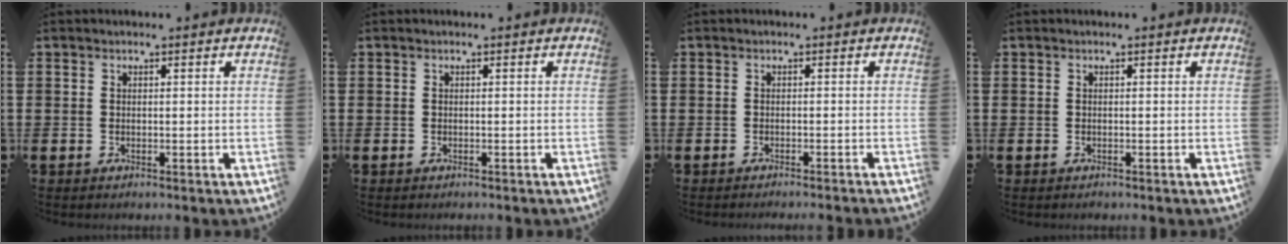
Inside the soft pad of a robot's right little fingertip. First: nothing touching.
{"total": 0.0}
{"total": 0.7, "force": [-0.6, -0.2, 0.0], "torque": [0.002, 0.000, -0.013]}
{"total": 0.0}